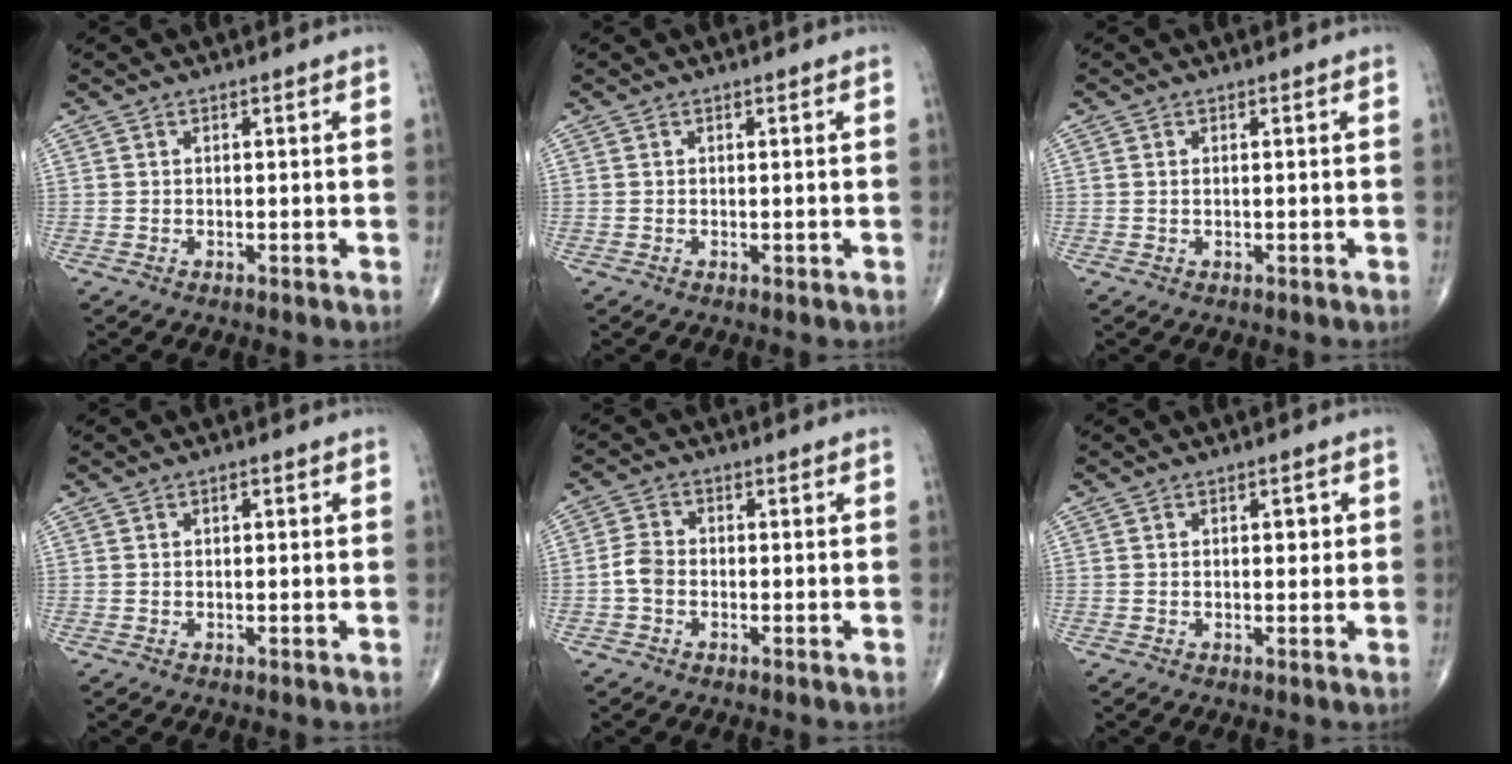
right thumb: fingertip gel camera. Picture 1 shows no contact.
{"total": 0.0}
{"total": 0.0}
{"total": 1.0, "force": [0.4, 0.5, 0.8], "torque": [-0.012, 0.001, 0.005]}
{"total": 3.3, "force": [-1.0, 2.4, 2.0], "torque": [-0.041, 0.010, -0.027]}
{"total": 2.0, "force": [0.4, 1.1, 1.7], "torque": [-0.015, 0.000, 0.004]}